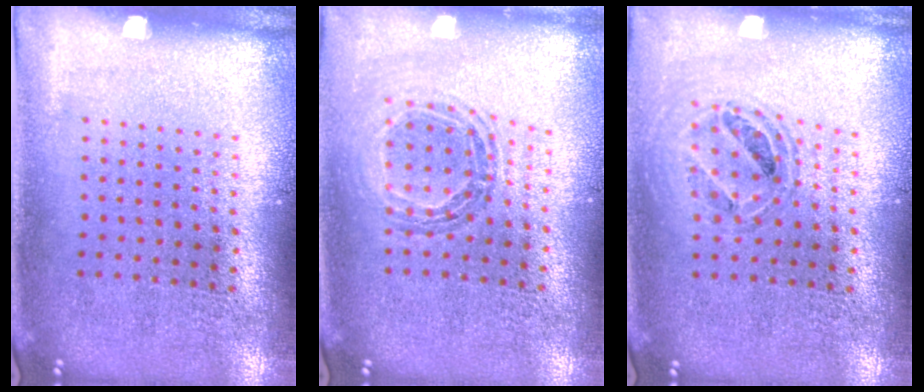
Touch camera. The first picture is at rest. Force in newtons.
{"total": 0.9, "press": 0.9, "slide": 0.1}
{"total": 0.8, "press": 0.8, "slide": 0.1}